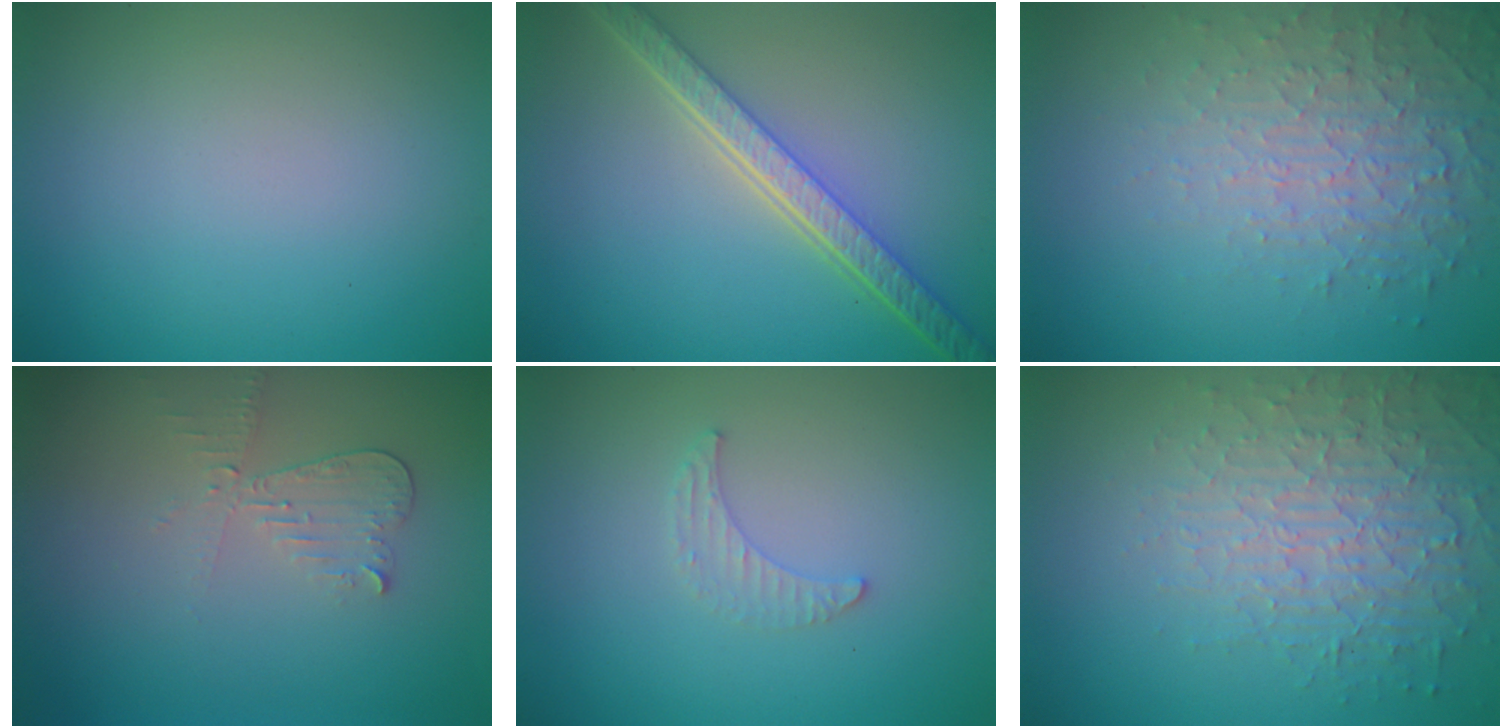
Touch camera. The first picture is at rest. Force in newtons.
{"total": 5.7, "press": 4.3, "slide": 3.7}
{"total": 5.2, "press": 3.3, "slide": 3.9}
{"total": 2.2, "press": 2.2, "slide": 0.2}
{"total": 1.3, "press": 1.3, "slide": 0.4}
{"total": 4.8, "press": 4.5, "slide": 1.7}